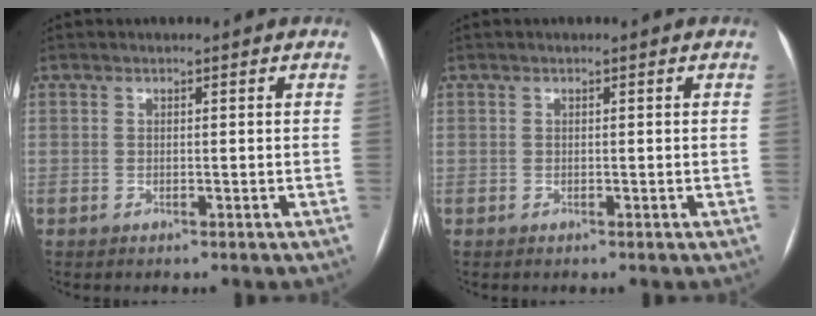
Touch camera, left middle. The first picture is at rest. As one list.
[{"total": 0.0}]